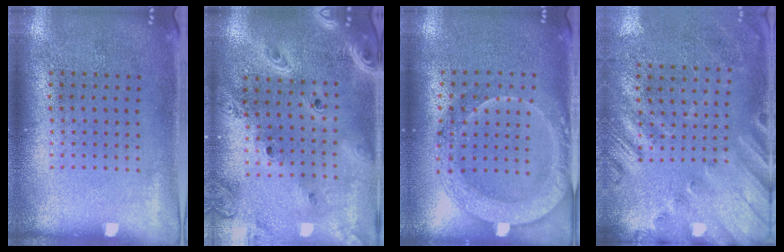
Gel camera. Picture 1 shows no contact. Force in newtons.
{"total": 3.1, "press": 2.6, "slide": 1.7}
{"total": 1.9, "press": 1.8, "slide": 0.6}
{"total": 2.6, "press": 2.0, "slide": 1.6}